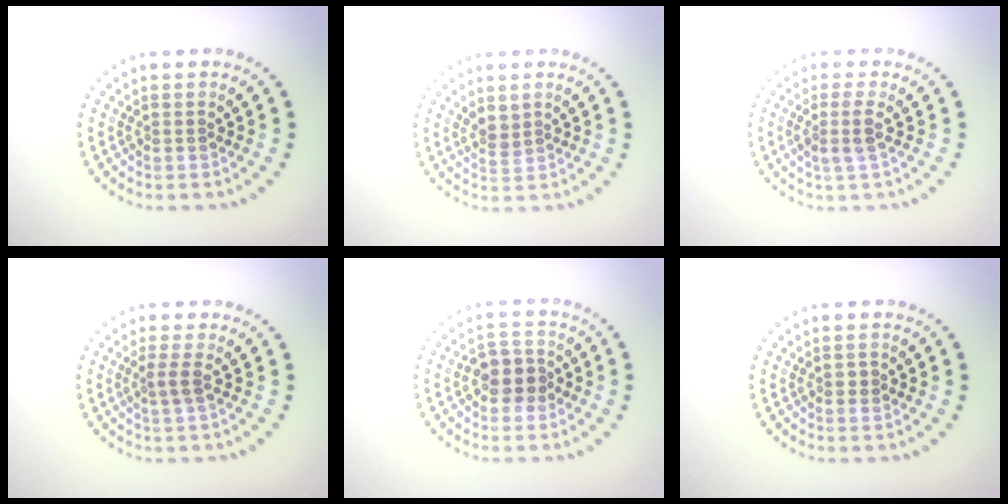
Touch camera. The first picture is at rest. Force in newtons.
{"total": 1.6, "press": 1.3, "slide": 1.0}
{"total": 1.9, "press": 1.6, "slide": 1.1}
{"total": 1.4, "press": 0.9, "slide": 1.1}
{"total": 2.9, "press": 2.7, "slide": 0.9}
{"total": 1.0, "press": 1.0, "slide": 0.1}